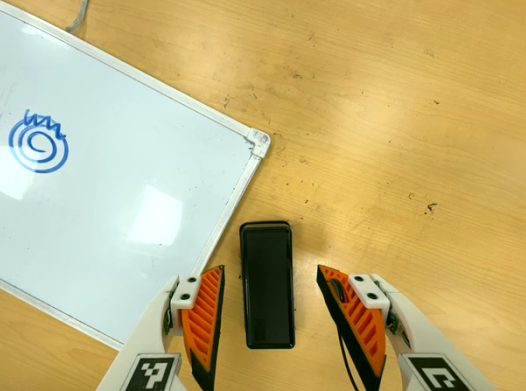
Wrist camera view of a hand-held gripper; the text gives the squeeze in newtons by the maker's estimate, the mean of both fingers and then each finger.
{"total": 0.0}